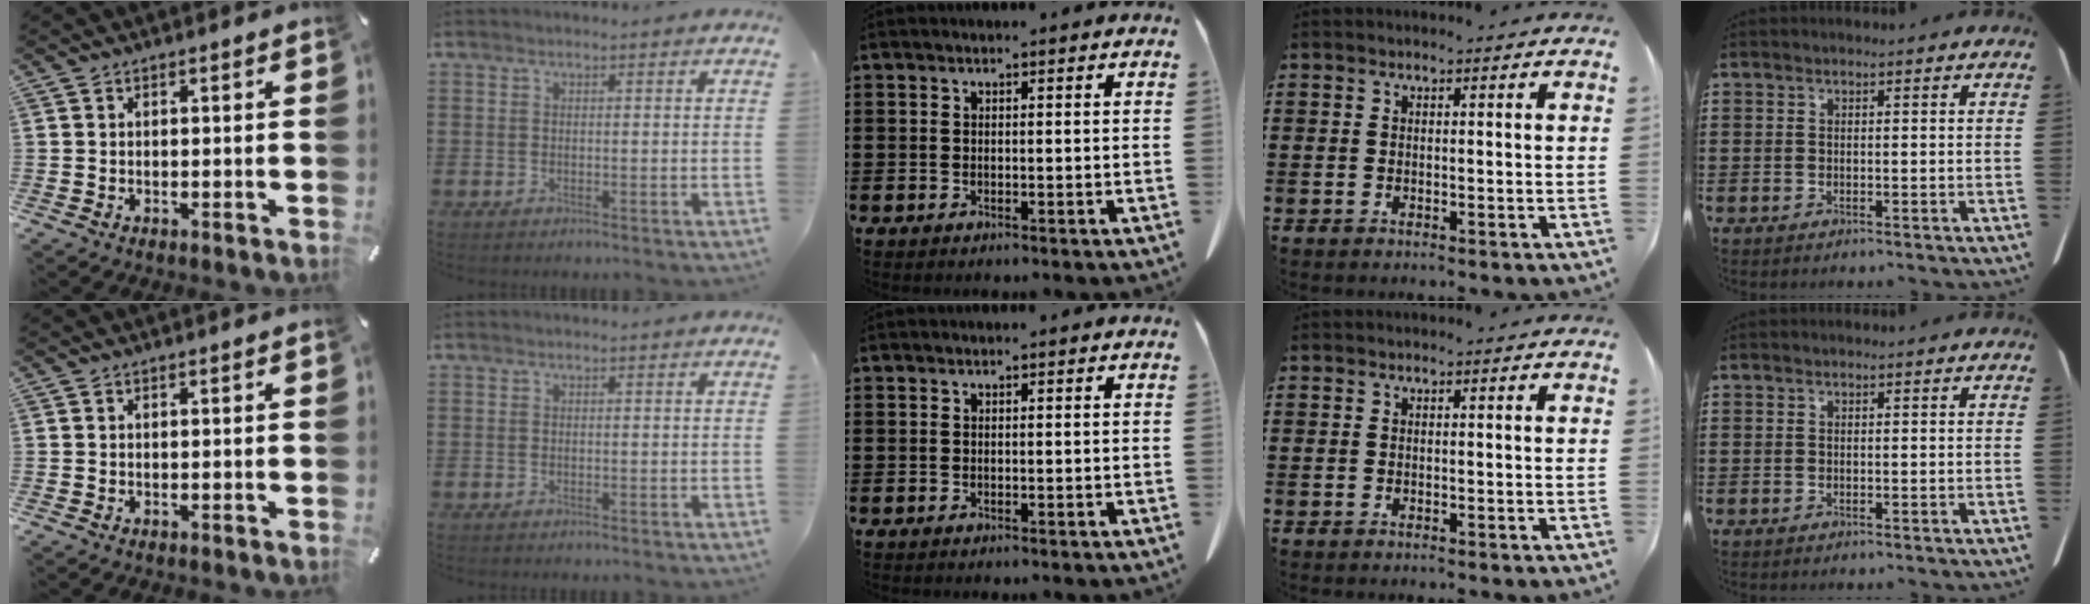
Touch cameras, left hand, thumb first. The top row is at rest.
{}